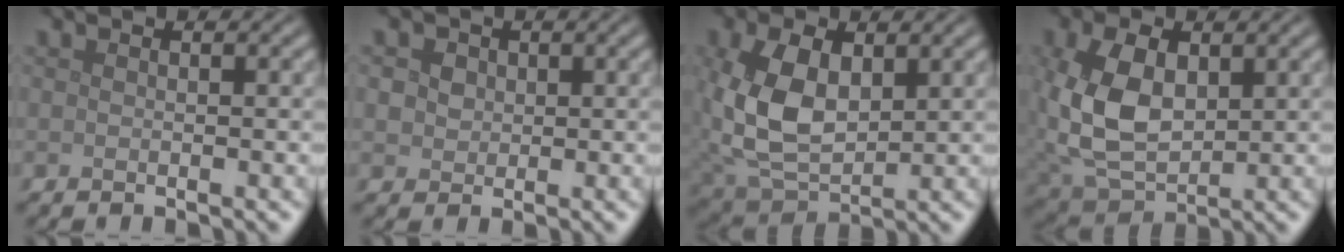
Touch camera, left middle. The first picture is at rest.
{"total": 3.7, "force": [1.5, 2.9, 1.8], "torque": [-0.031, 0.013, 0.016]}
{"total": 8.3, "force": [1.0, 5.2, 6.3], "torque": [-0.158, -0.006, 0.025]}
{"total": 8.5, "force": [0.8, 5.5, 6.4], "torque": [-0.163, -0.005, 0.022]}